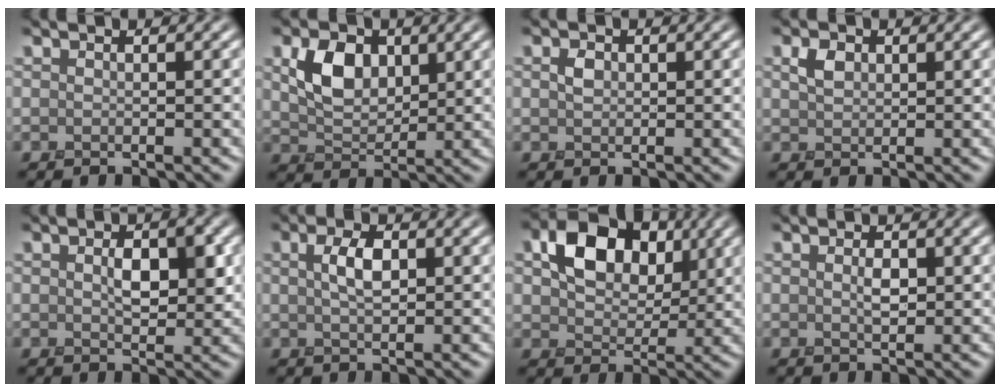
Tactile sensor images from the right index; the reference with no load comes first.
{"total": 4.4, "force": [1.3, 2.9, 3.0], "torque": [-0.066, -0.001, 0.024]}
{"total": 1.0, "force": [0.1, 0.8, 0.6], "torque": [-0.013, 0.002, 0.000]}
{"total": 1.5, "force": [0.5, 1.0, 0.9], "torque": [-0.023, 0.003, 0.011]}
{"total": 3.6, "force": [0.4, 2.0, 3.0], "torque": [-0.055, -0.003, 0.010]}
{"total": 2.5, "force": [0.7, 1.1, 2.1], "torque": [-0.051, 0.003, 0.014]}
{"total": 7.6, "force": [2.3, 5.3, 4.9], "torque": [-0.095, -0.006, 0.032]}
{"total": 1.3, "force": [0.1, 0.6, 1.1], "torque": [-0.026, -0.002, 0.004]}